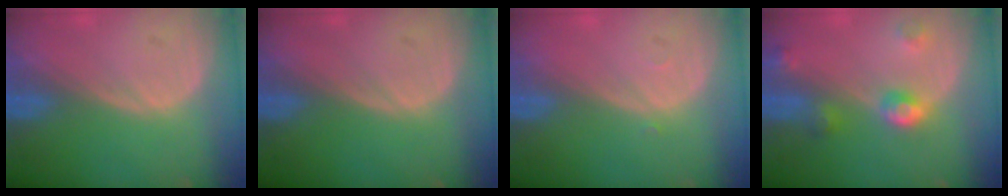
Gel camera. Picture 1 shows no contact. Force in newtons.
{"total": 0.0}
{"total": 0.5, "press": 0.4, "slide": 0.3}
{"total": 4.6, "press": 4.2, "slide": 2.0}